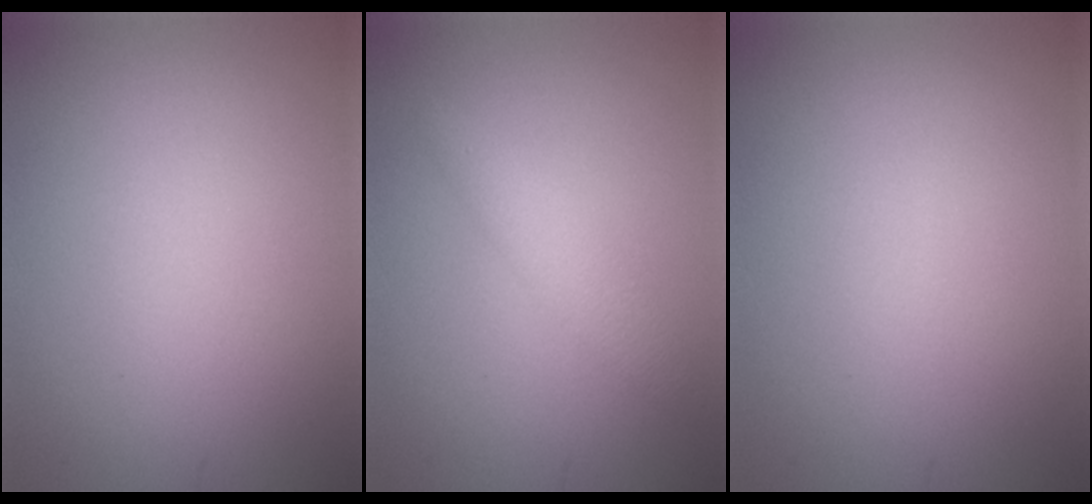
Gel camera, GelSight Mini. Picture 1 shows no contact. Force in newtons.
{"total": 2.2, "press": 2.2, "slide": 0.2}
{"total": 0.0}